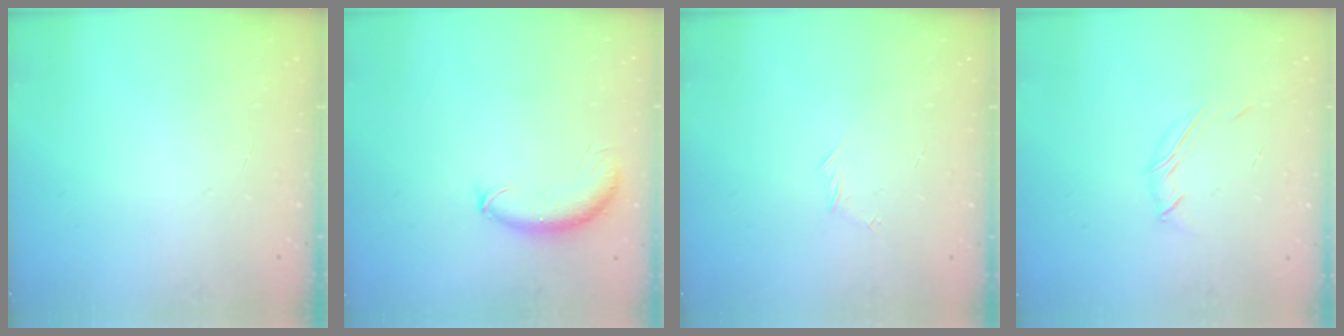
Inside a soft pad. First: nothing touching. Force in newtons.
{"total": 8.7, "press": 8.6, "slide": 1.2}
{"total": 4.1, "press": 3.9, "slide": 1.2}
{"total": 4.4, "press": 4.3, "slide": 0.8}